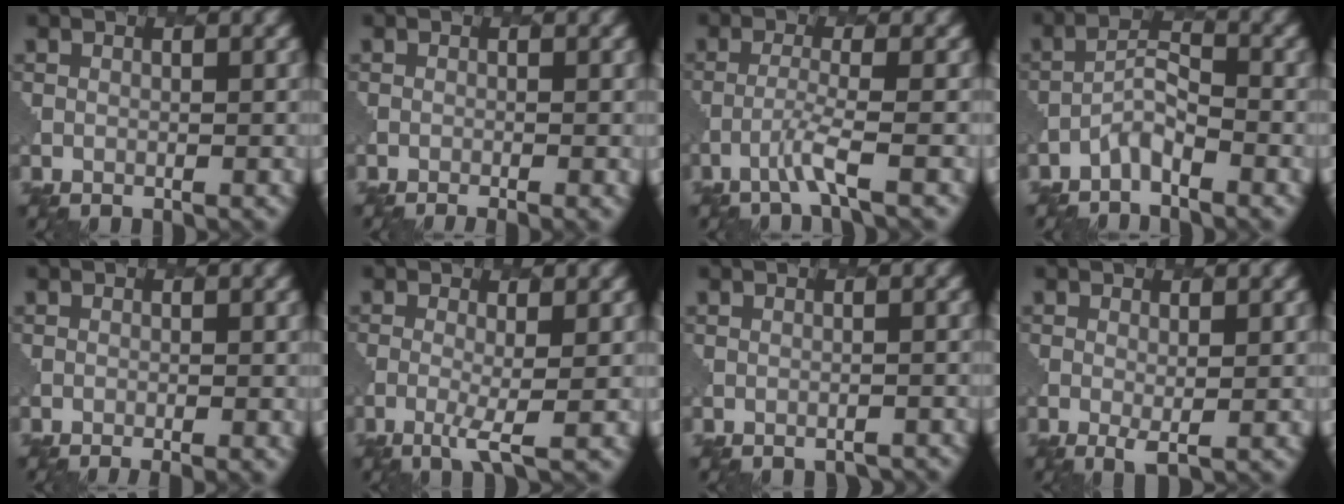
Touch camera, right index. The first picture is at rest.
{"total": 1.7, "force": [-0.9, 0.6, 1.4], "torque": [-0.009, -0.001, -0.014]}
{"total": 2.3, "force": [-1.3, -0.1, 1.9], "torque": [-0.034, 0.002, -0.041]}
{"total": 2.1, "force": [-1.8, 0.5, 1.0], "torque": [-0.025, 0.007, -0.039]}
{"total": 1.9, "force": [-1.0, 0.6, 1.5], "torque": [-0.007, 0.001, -0.013]}
{"total": 2.4, "force": [-0.6, 0.5, 2.3], "torque": [-0.047, -0.008, -0.016]}
{"total": 1.6, "force": [-1.5, 0.4, 0.5], "torque": [-0.001, -0.001, -0.020]}
{"total": 1.1, "force": [0.0, 0.3, 1.1], "torque": [-0.025, -0.010, 0.002]}